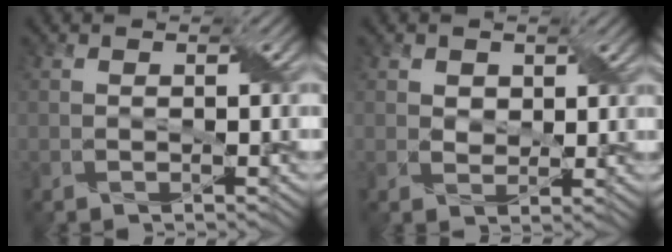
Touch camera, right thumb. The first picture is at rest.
{"total": 2.3, "force": [1.3, 1.8, 0.9], "torque": [-0.030, -0.002, 0.017]}